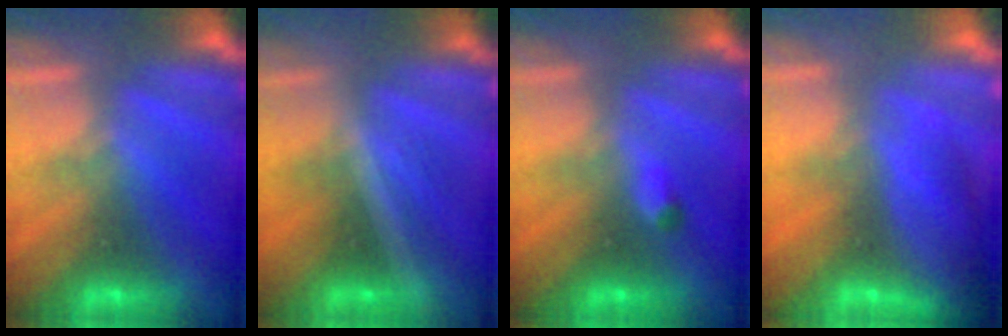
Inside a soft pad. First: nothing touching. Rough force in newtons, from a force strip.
{"total": 1.7}
{"total": 2.4}
{"total": 9.1}